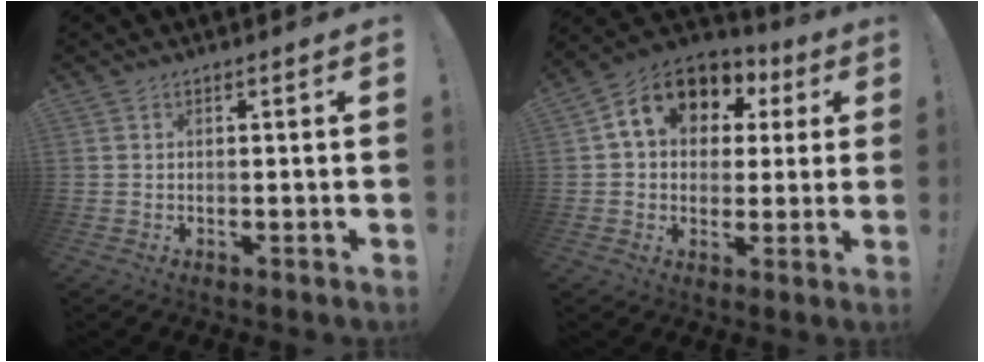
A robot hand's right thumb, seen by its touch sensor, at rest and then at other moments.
{"total": 14.0, "force": [5.0, 10.4, 7.9], "torque": [-0.127, -0.011, 0.094]}